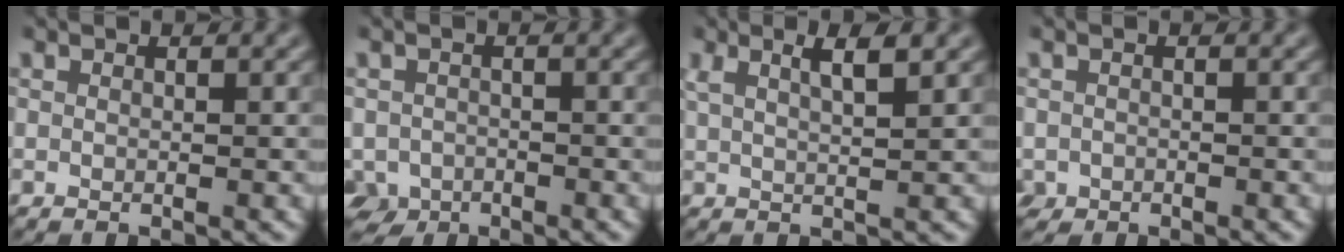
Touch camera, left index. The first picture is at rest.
{"total": 3.2, "force": [-2.0, 2.3, 1.0], "torque": [-0.015, -0.009, -0.043]}
{"total": 3.1, "force": [1.6, 0.8, 2.6], "torque": [-0.032, 0.000, 0.027]}
{"total": 1.0, "force": [-0.7, 0.8, 0.0], "torque": [0.001, -0.006, -0.014]}